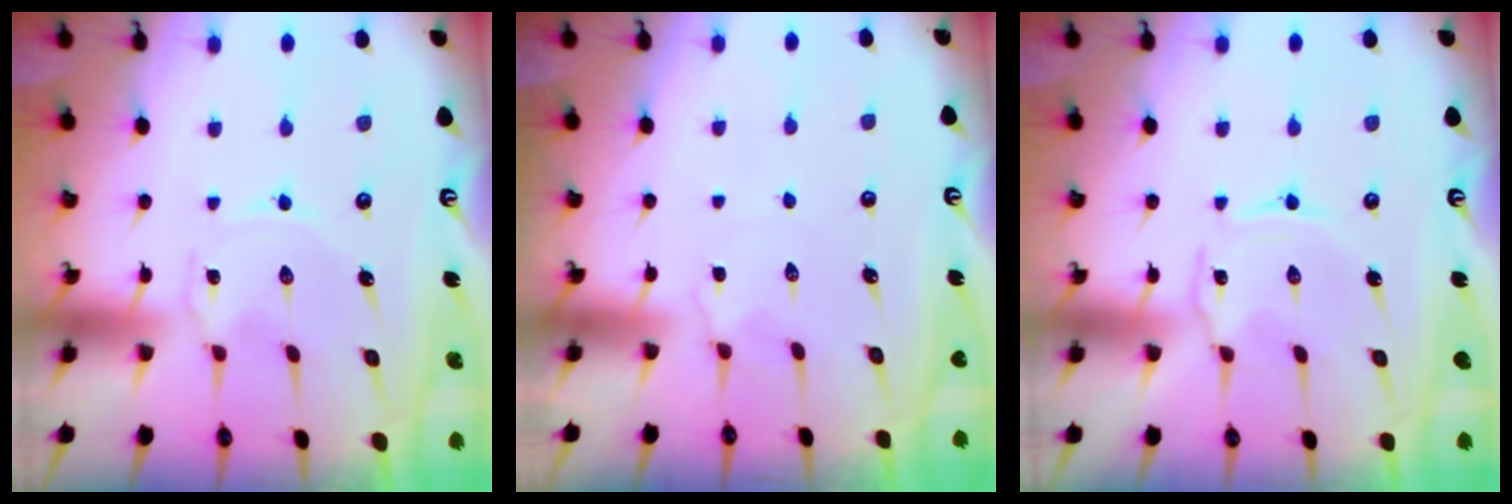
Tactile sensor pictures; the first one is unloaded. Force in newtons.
{"total": 2.1, "press": 2.0, "slide": 0.8}
{"total": 1.0, "press": 1.0, "slide": 0.2}